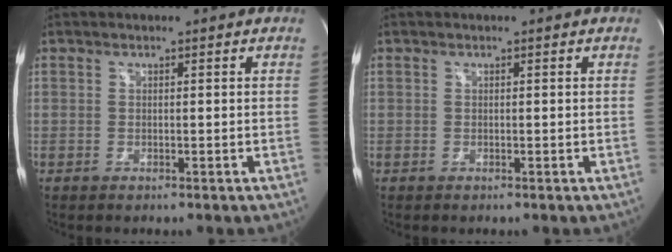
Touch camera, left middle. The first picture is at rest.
{"total": 0.0}